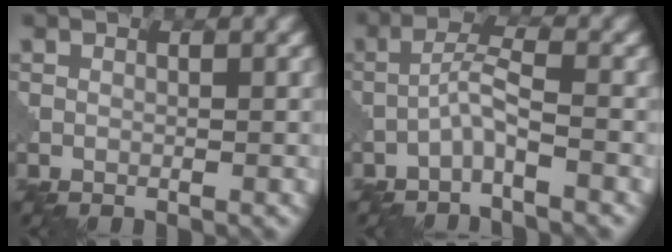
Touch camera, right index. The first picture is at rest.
{"total": 2.6, "force": [-1.5, 0.2, 2.1], "torque": [-0.044, 0.014, -0.037]}